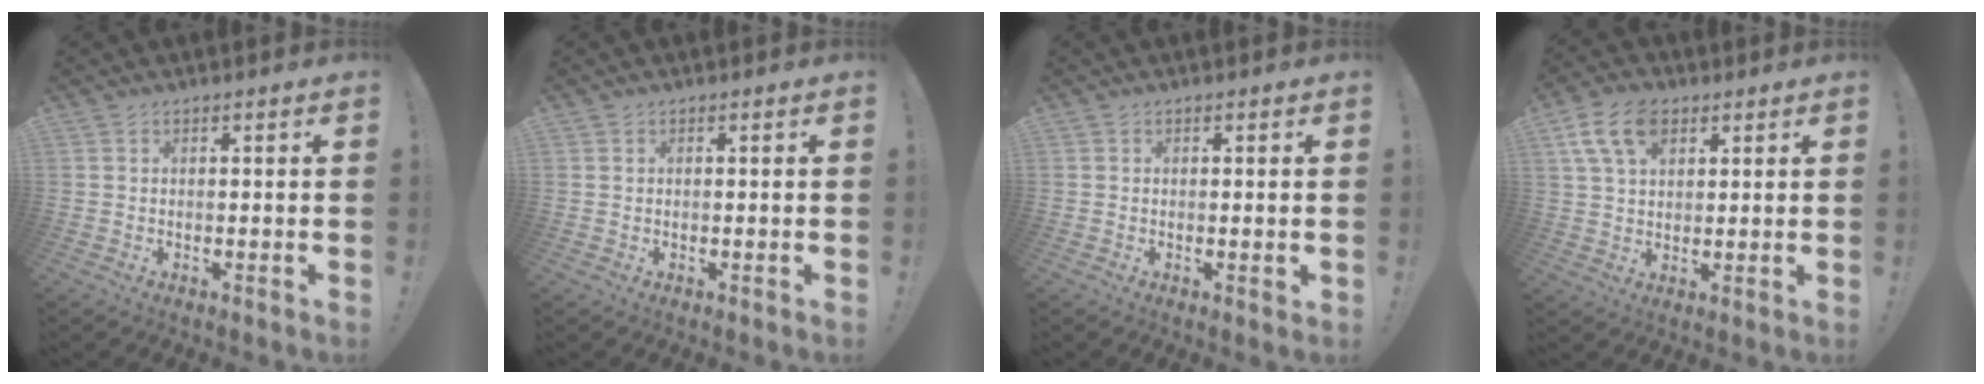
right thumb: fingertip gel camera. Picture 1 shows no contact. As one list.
[{"total": 0.0}, {"total": 1.2, "force": [0.1, 0.2, 1.1], "torque": [-0.013, -0.003, 0.000]}, {"total": 11.0, "force": [5.1, 6.9, 6.9], "torque": [-0.127, -0.004, 0.095]}]